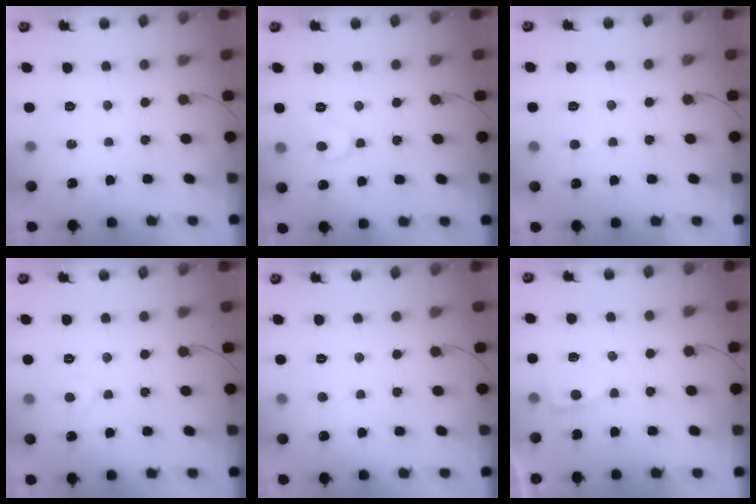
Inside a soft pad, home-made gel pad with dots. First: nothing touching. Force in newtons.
{"total": 6.4, "press": 6.4, "slide": 0.3}
{"total": 2.5, "press": 2.5, "slide": 0.2}
{"total": 4.6, "press": 4.6, "slide": 0.5}
{"total": 2.1, "press": 2.1, "slide": 0.1}
{"total": 3.2, "press": 3.2, "slide": 0.2}